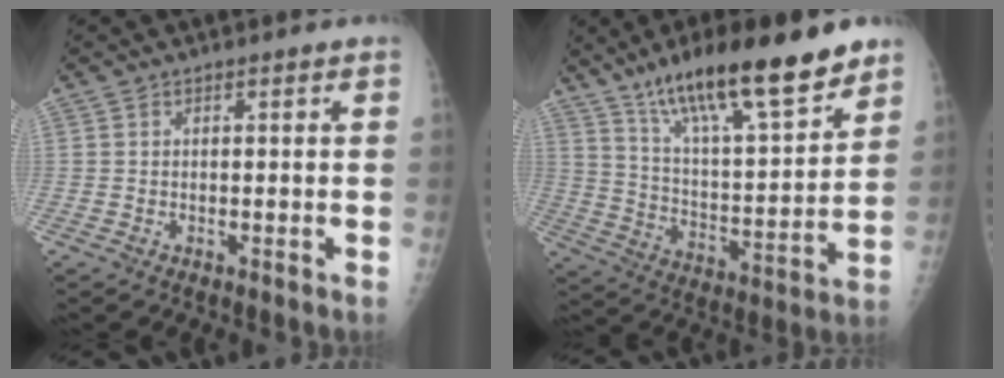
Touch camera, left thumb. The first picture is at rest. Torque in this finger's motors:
{"motor_torque": [0.48, 0.45, 1.43, -1.35, 0.34]}